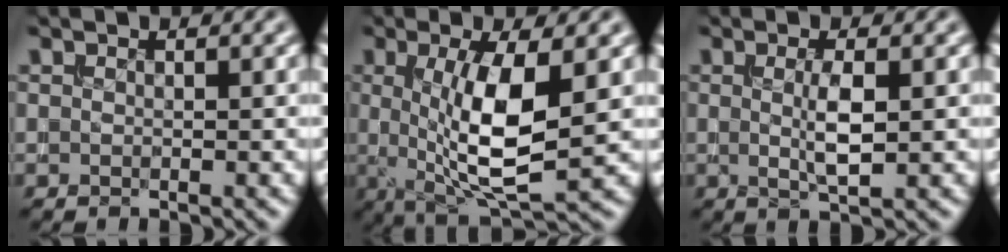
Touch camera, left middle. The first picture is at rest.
{"total": 7.9, "force": [0.2, 2.2, 7.6], "torque": [-0.137, -0.012, 0.009]}
{"total": 2.5, "force": [0.0, 0.4, 2.5], "torque": [-0.049, 0.000, 0.002]}